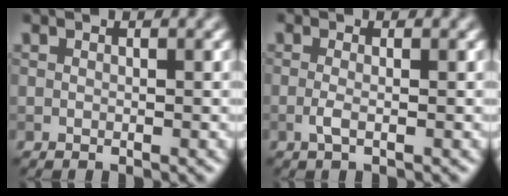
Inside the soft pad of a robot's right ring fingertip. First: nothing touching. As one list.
[{"total": 1.4, "force": [-0.4, 0.4, 1.3], "torque": [-0.026, -0.001, -0.012]}]